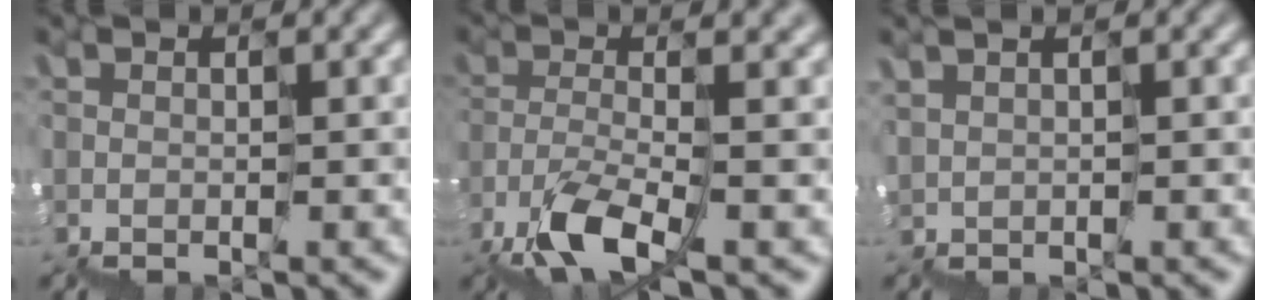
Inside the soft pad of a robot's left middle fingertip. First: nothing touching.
{"total": 4.9, "force": [-2.1, 1.2, 4.3], "torque": [-0.096, 0.000, -0.040]}
{"total": 0.9, "force": [0.3, 0.4, 0.7], "torque": [-0.006, -0.004, 0.008]}